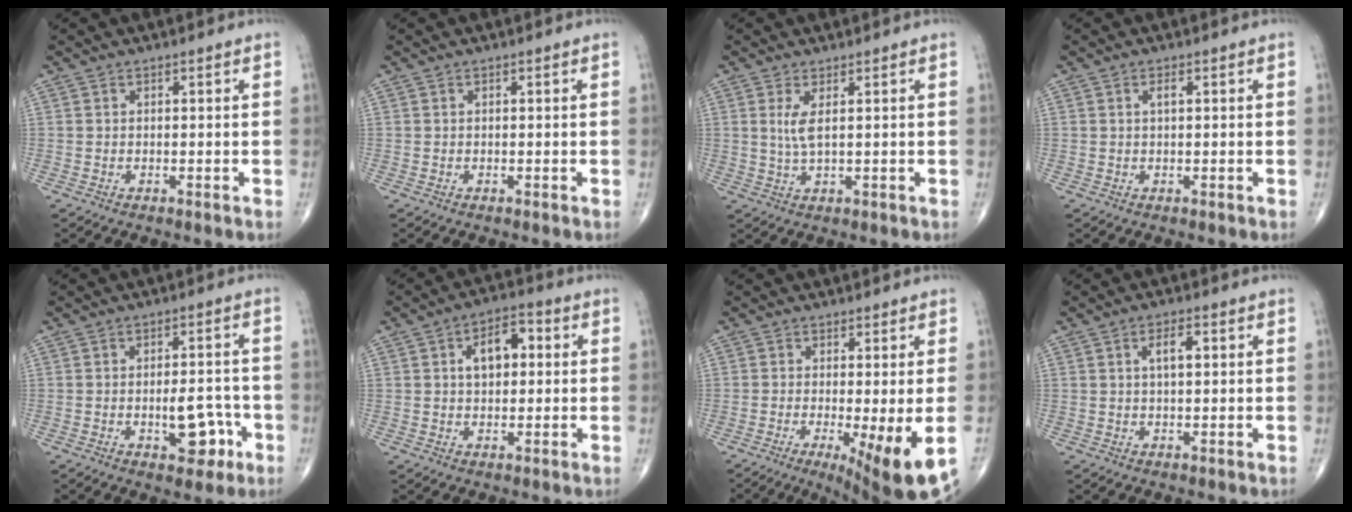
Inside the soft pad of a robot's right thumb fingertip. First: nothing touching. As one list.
[{"total": 0.0}, {"total": 3.4, "force": [0.9, 0.8, 3.2], "torque": [-0.078, -0.010, 0.023]}, {"total": 1.2, "force": [0.3, 0.4, 1.1], "torque": [-0.019, 0.001, 0.004]}, {"total": 7.5, "force": [-2.7, 3.8, 5.9], "torque": [-0.060, 0.022, -0.031]}, {"total": 8.0, "force": [1.5, 4.7, 6.2], "torque": [-0.083, 0.018, 0.018]}, {"total": 12.4, "force": [-4.7, 2.2, 11.3], "torque": [-0.142, -0.025, -0.064]}, {"total": 3.7, "force": [0.9, 1.6, 3.3], "torque": [-0.052, 0.004, 0.014]}]